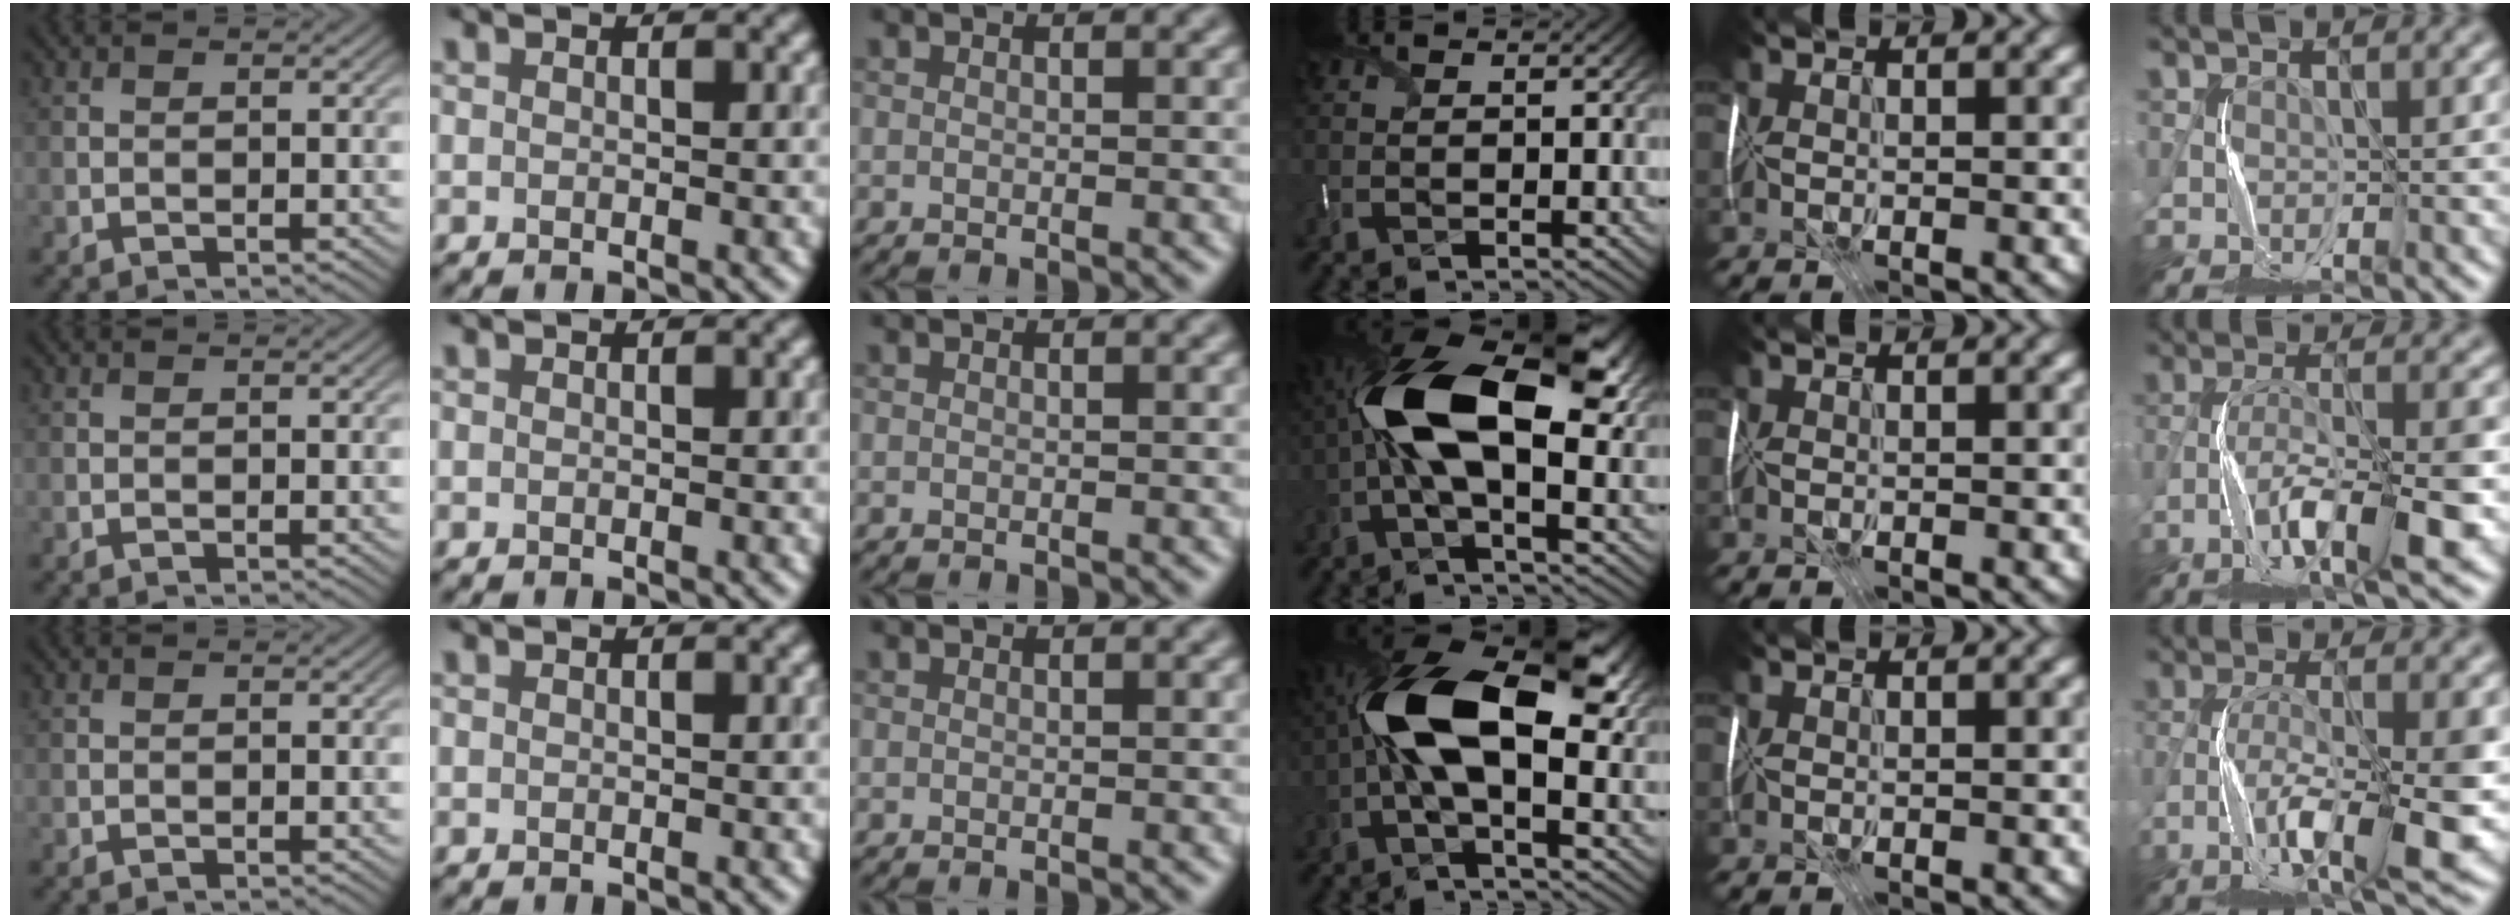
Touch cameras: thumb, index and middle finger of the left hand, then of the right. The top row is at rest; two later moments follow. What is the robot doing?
{"motion": "wrap", "object": "plastic wrap"}